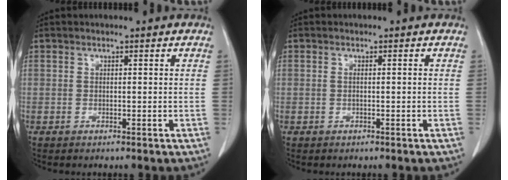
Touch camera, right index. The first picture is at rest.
{"total": 0.8, "force": [-0.1, 0.1, 0.8], "torque": [-0.015, 0.000, 0.000]}